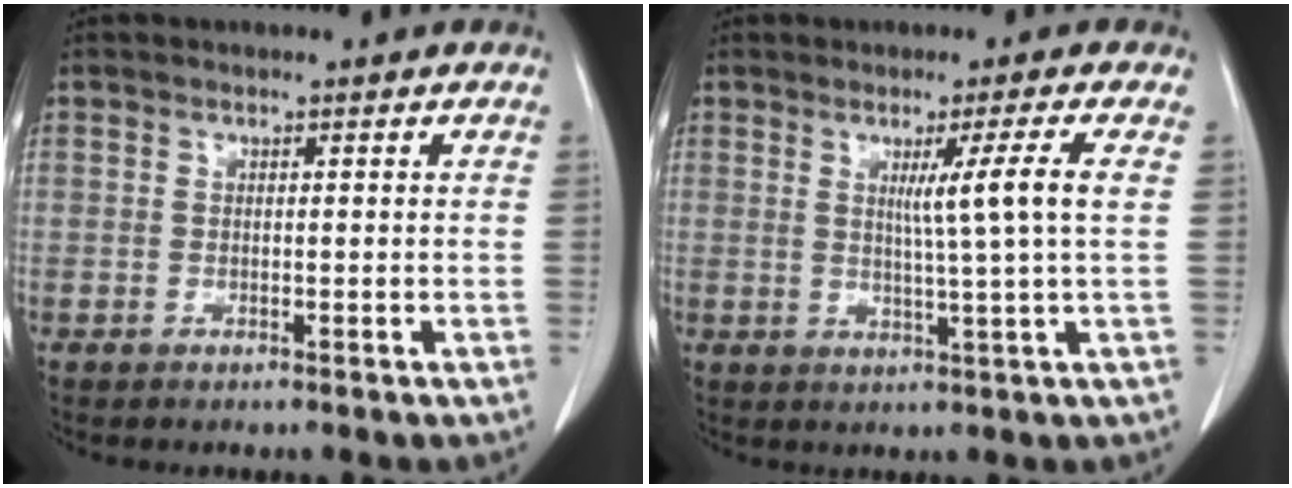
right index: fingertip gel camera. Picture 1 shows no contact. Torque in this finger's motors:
{"motor_torque": [0.56, 0.13, 0.17, 0.06]}